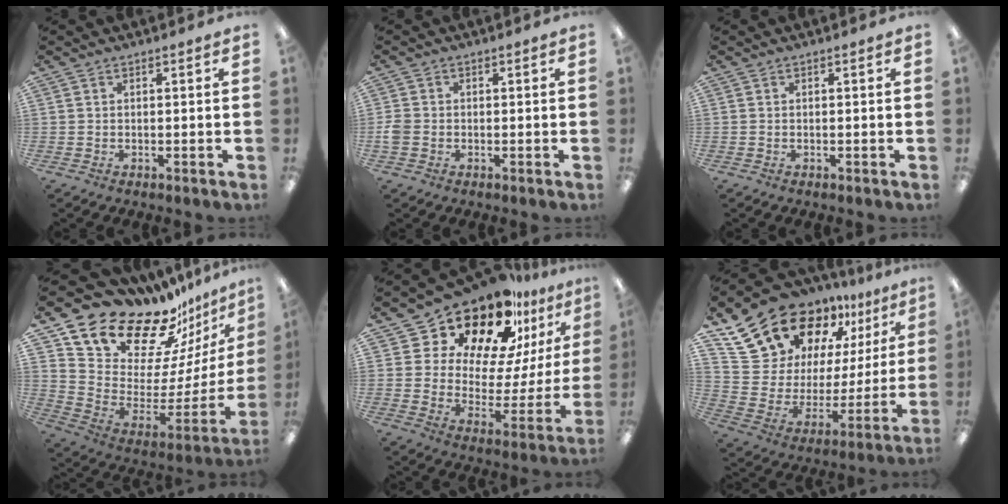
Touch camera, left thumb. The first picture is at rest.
{"total": 2.8, "force": [-0.6, 2.4, 1.4], "torque": [-0.021, 0.007, -0.010]}
{"total": 0.0}
{"total": 18.6, "force": [16.4, 7.0, 5.2], "torque": [-0.098, -0.144, 0.301]}
{"total": 21.8, "force": [18.0, 8.4, 9.1], "torque": [-0.163, -0.131, 0.311]}
{"total": 20.5, "force": [15.6, 11.1, 7.2], "torque": [-0.131, -0.115, 0.295]}